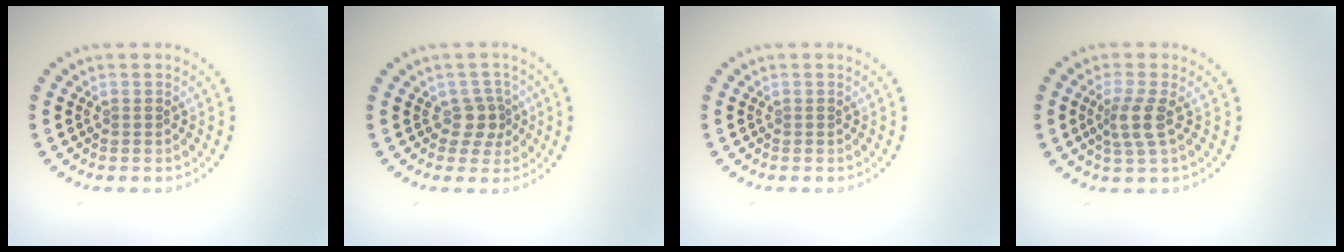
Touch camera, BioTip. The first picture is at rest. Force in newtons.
{"total": 2.1, "press": 1.6, "slide": 1.3}
{"total": 0.0}
{"total": 2.5, "press": 2.0, "slide": 1.6}